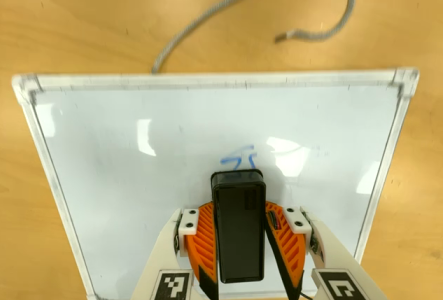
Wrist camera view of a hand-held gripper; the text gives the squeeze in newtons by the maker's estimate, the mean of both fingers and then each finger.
{"total": 6.0, "left": 7.0, "right": 5.1}